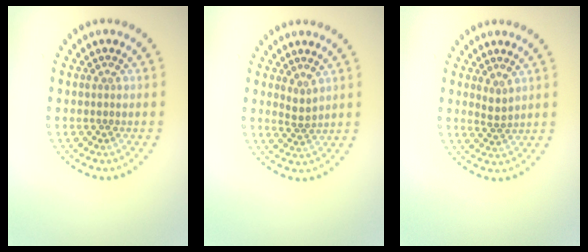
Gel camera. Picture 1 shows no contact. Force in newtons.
{"total": 1.2, "press": 1.0, "slide": 0.8}
{"total": 1.2, "press": 0.9, "slide": 0.7}